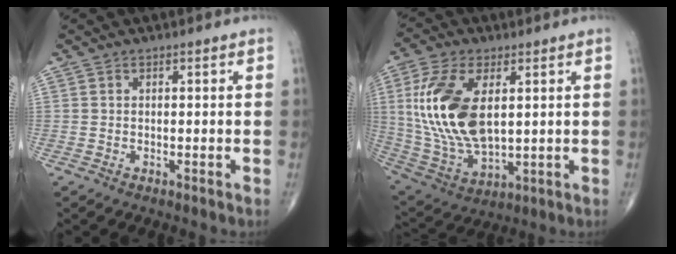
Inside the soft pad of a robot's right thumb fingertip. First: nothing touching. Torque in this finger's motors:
{"motor_torque": [-0.87, 1.89, 1.90, 0.75, 0.61]}